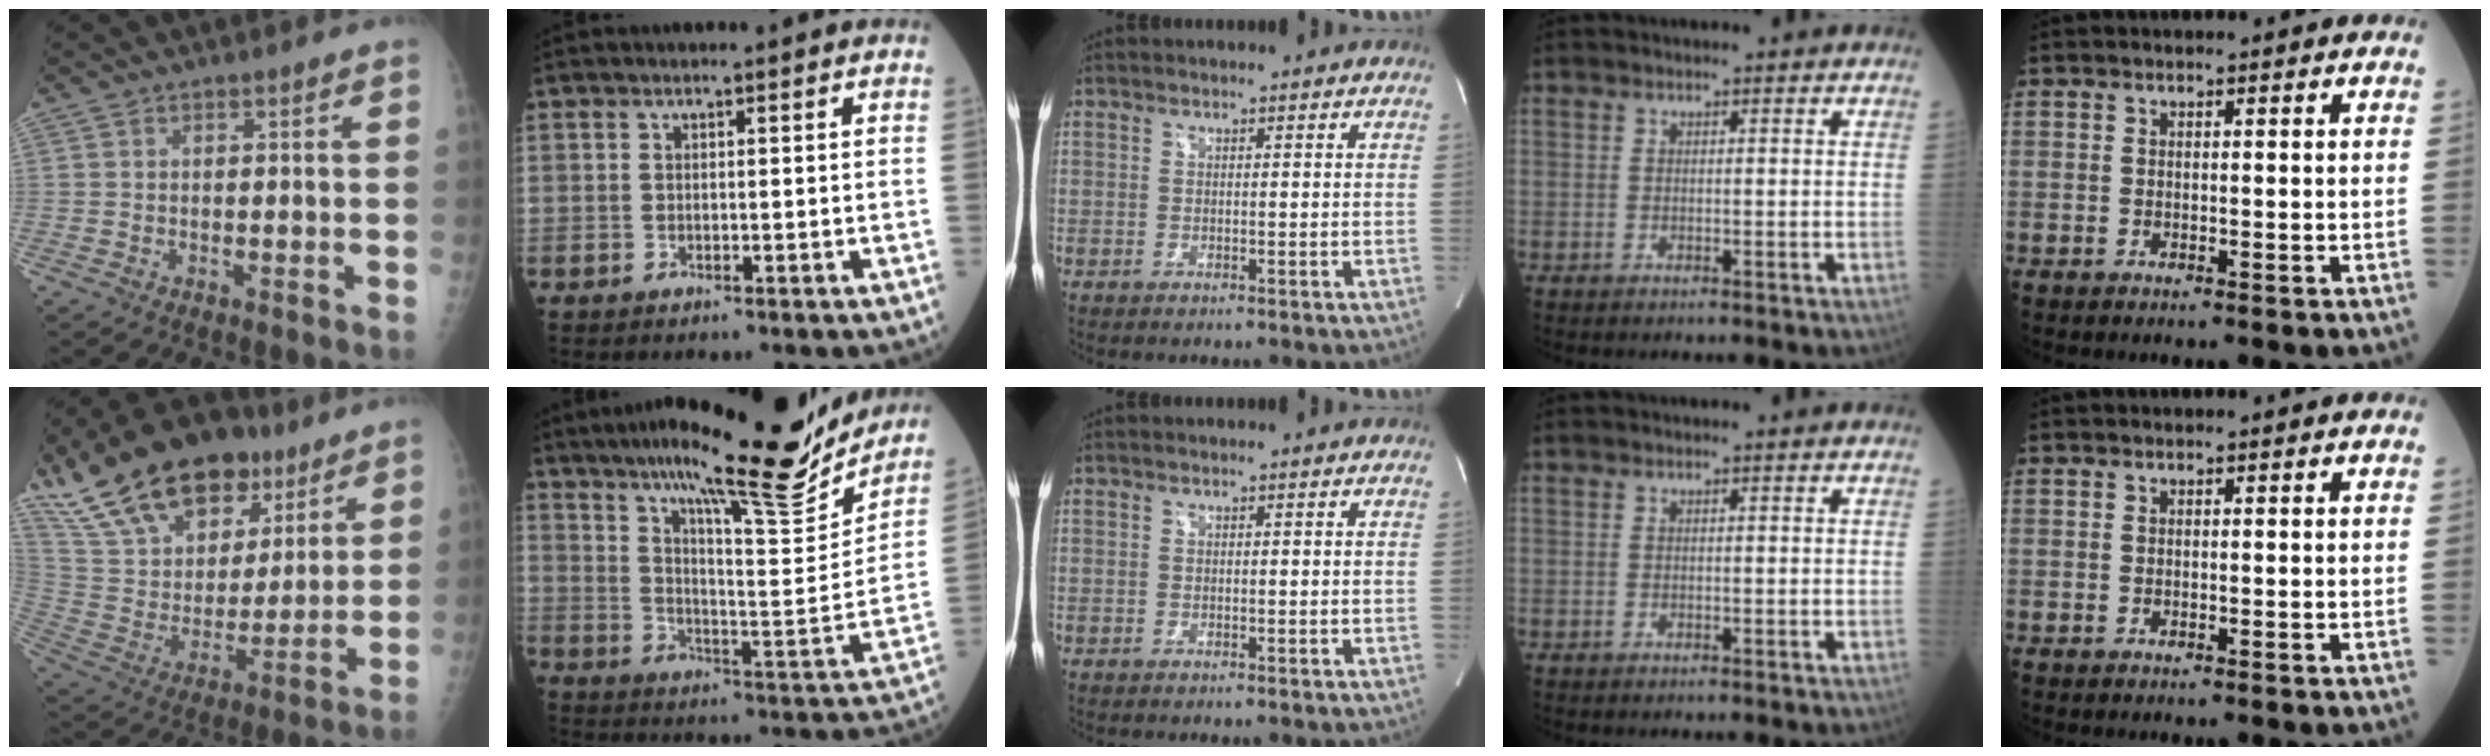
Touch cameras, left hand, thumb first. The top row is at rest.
{"thumb": {"total": 26.3, "force": [17.0, 14.1, 14.3], "torque": [-0.231, -0.027, 0.297]}, "index": {"total": 22.5, "force": [18.8, 2.1, 12.3], "torque": [-0.195, -0.023, 0.270]}}